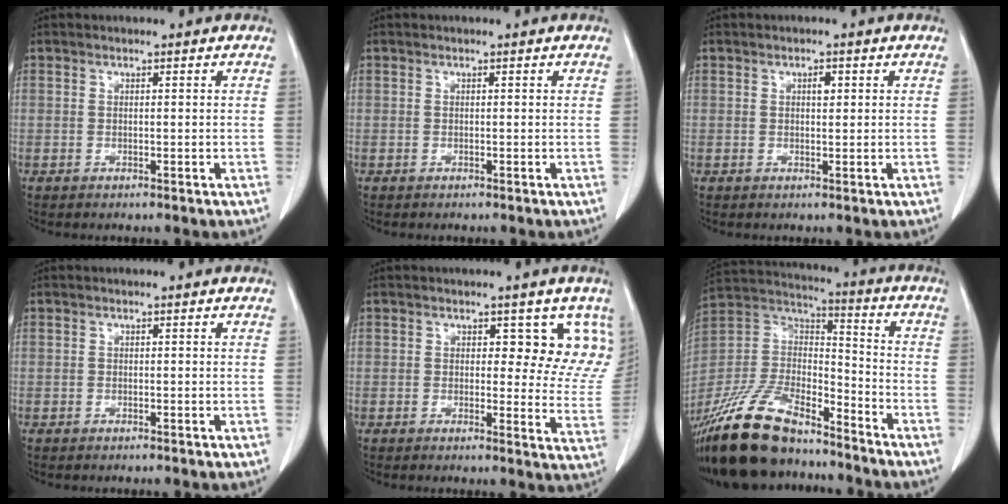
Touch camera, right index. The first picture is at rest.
{"total": 0.0}
{"total": 1.3, "force": [0.4, 0.6, 1.0], "torque": [-0.017, 0.001, 0.006]}
{"total": 0.0}
{"total": 8.2, "force": [4.8, 4.6, 4.8], "torque": [-0.025, -0.014, 0.037]}
{"total": 20.8, "force": [-17.0, 7.0, 9.8], "torque": [-0.224, 0.000, -0.316]}